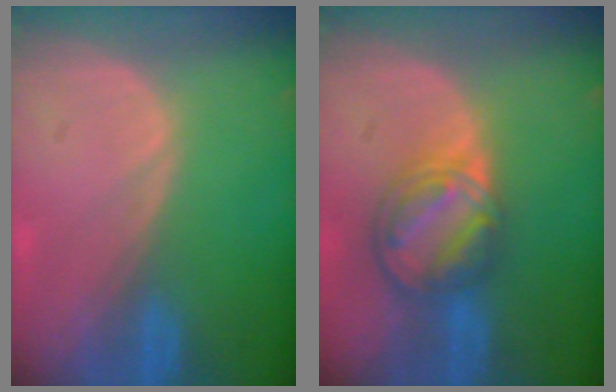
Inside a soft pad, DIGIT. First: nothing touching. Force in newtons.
{"total": 8.2, "press": 6.9, "slide": 4.4}